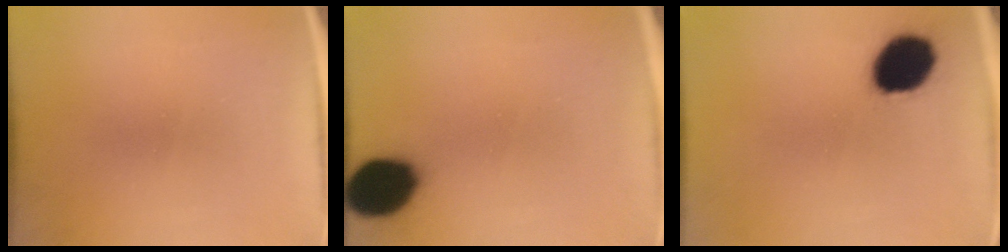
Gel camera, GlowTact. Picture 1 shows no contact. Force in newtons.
{"total": 14.6}
{"total": 14.2}